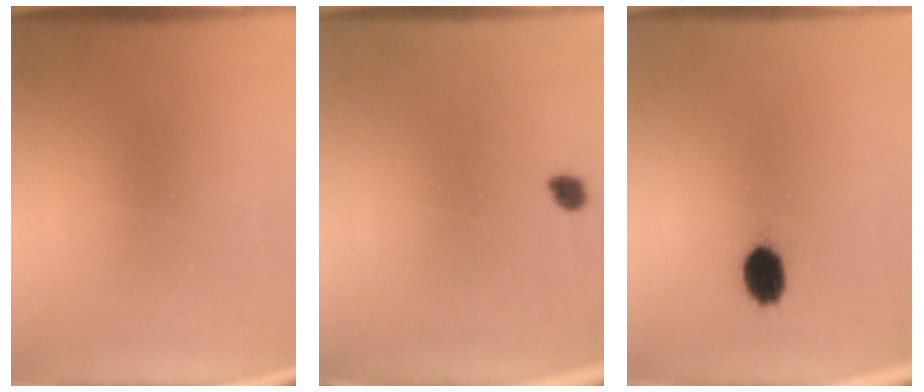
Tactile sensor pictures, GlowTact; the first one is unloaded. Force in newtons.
{"total": 1.8}
{"total": 4.7}